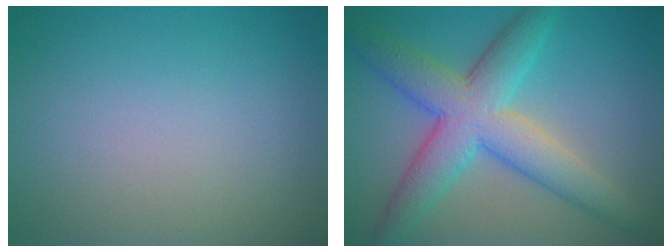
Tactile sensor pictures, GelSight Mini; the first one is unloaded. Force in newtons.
{"total": 7.5, "press": 7.5, "slide": 0.2}